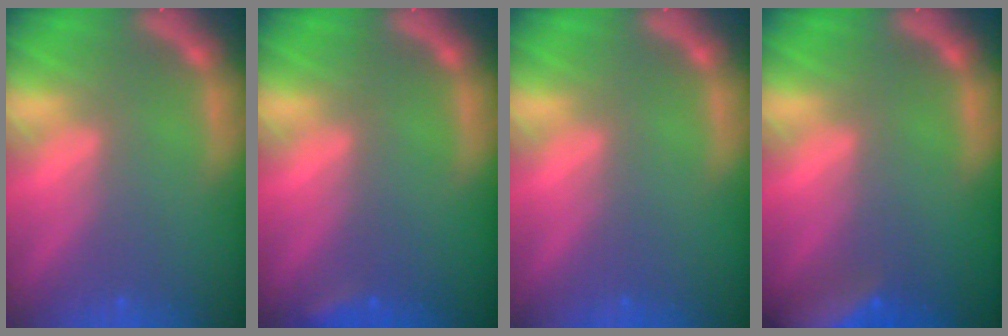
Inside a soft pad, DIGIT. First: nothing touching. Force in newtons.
{"total": 1.4}
{"total": 0.0}
{"total": 8.0}